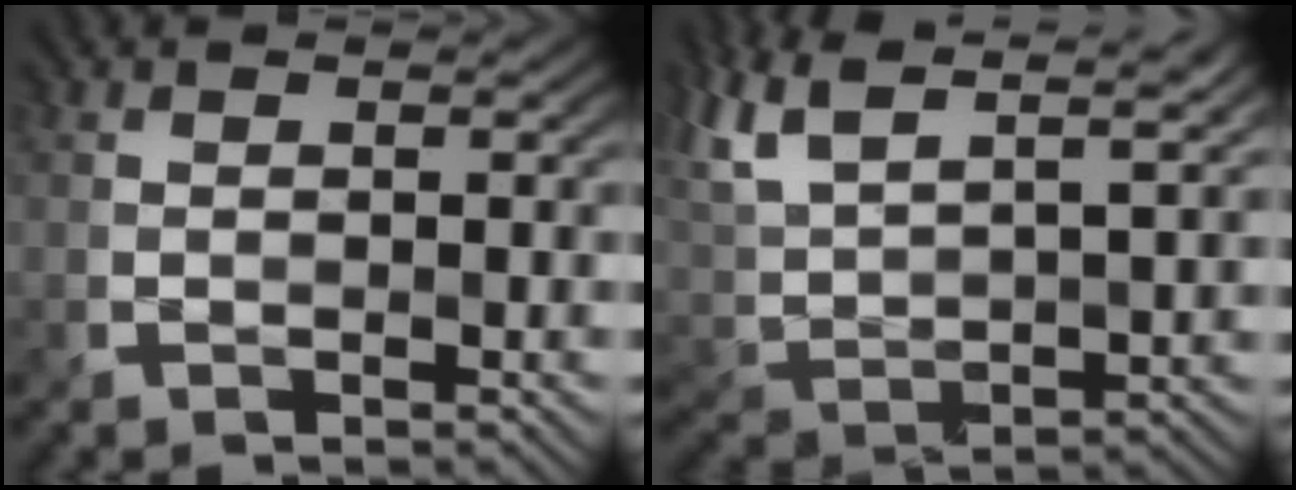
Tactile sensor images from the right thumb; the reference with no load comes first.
{"total": 12.1, "force": [8.9, 3.9, 7.3], "torque": [-0.199, 0.026, 0.165]}